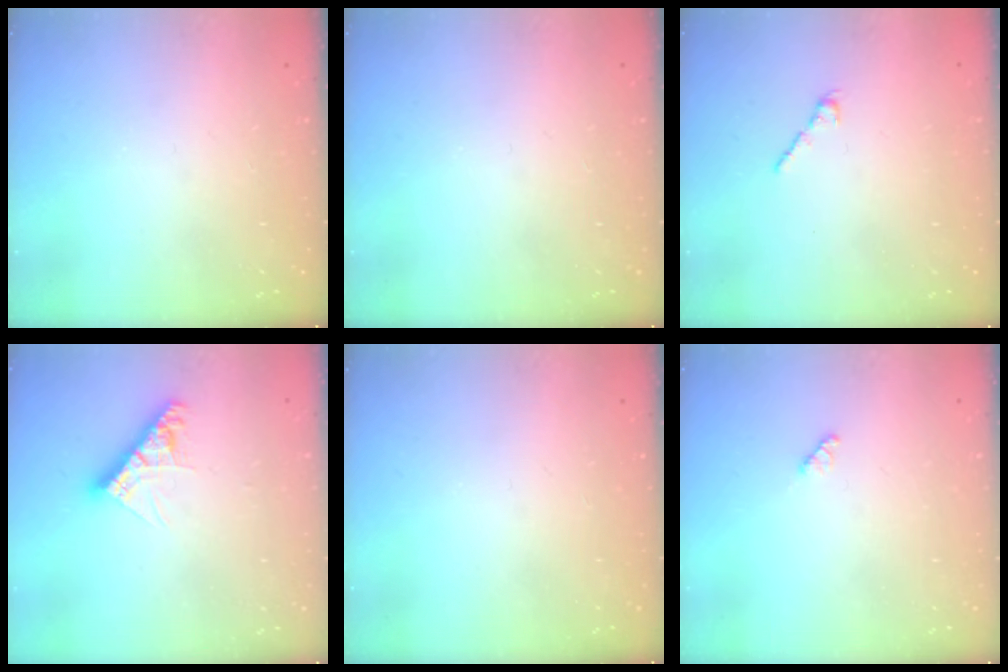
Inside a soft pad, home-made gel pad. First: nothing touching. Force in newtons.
{"total": 0.0}
{"total": 2.5, "press": 2.4, "slide": 0.7}
{"total": 8.4, "press": 8.4, "slide": 0.3}
{"total": 0.0}
{"total": 2.9, "press": 2.9, "slide": 0.3}